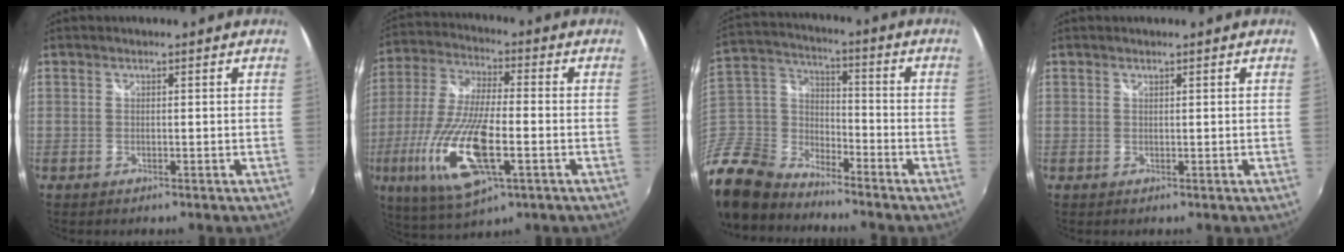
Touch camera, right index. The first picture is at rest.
{"total": 19.1, "force": [-5.9, 6.0, 17.2], "torque": [-0.361, -0.031, -0.110]}
{"total": 18.4, "force": [-13.9, 9.8, 7.1], "torque": [-0.212, 0.007, -0.272]}
{"total": 0.0}